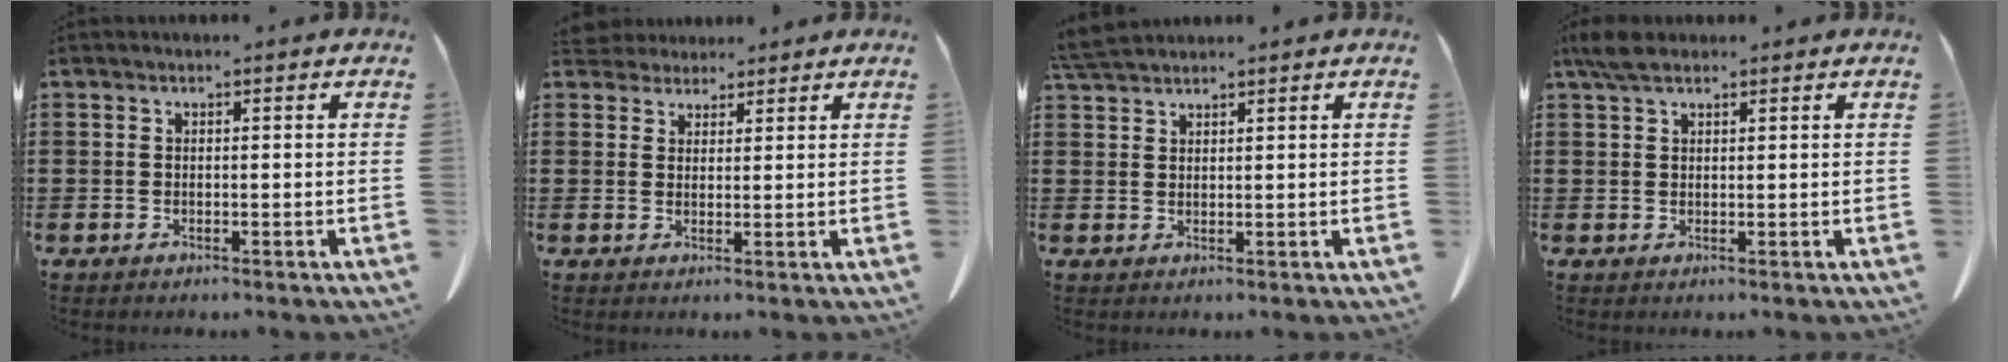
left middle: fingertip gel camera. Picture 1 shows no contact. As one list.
[{"total": 3.0, "force": [2.7, 1.1, 0.1], "torque": [-0.011, -0.001, 0.054]}, {"total": 3.4, "force": [3.2, 0.4, 1.2], "torque": [-0.034, -0.003, 0.062]}, {"total": 3.2, "force": [2.2, 1.2, 2.0], "torque": [-0.047, 0.004, 0.043]}]